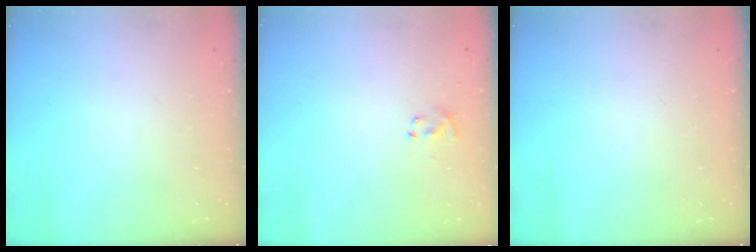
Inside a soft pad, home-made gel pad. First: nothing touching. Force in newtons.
{"total": 2.3, "press": 2.1, "slide": 1.0}
{"total": 0.0}